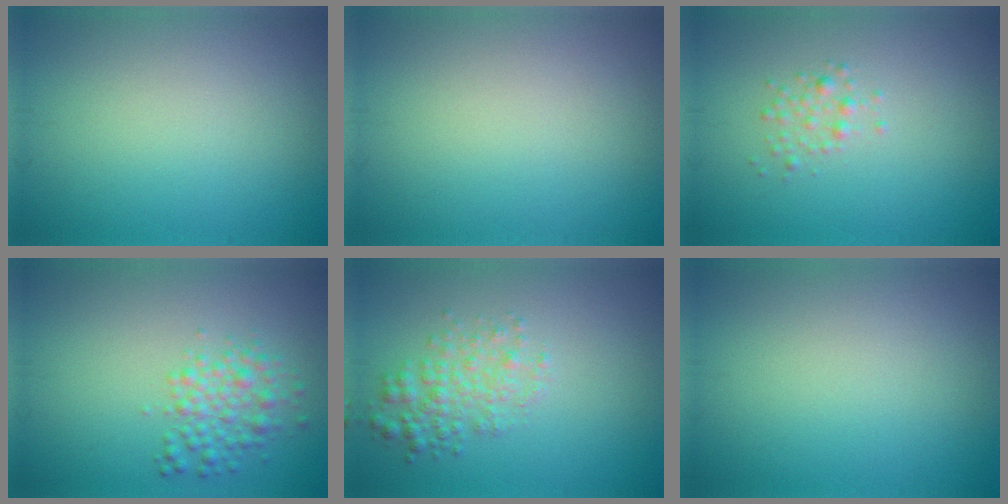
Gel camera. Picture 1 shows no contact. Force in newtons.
{"total": 0.0}
{"total": 1.3, "press": 1.3, "slide": 0.1}
{"total": 2.9, "press": 2.9, "slide": 0.0}
{"total": 2.8, "press": 2.8, "slide": 0.1}
{"total": 0.0}